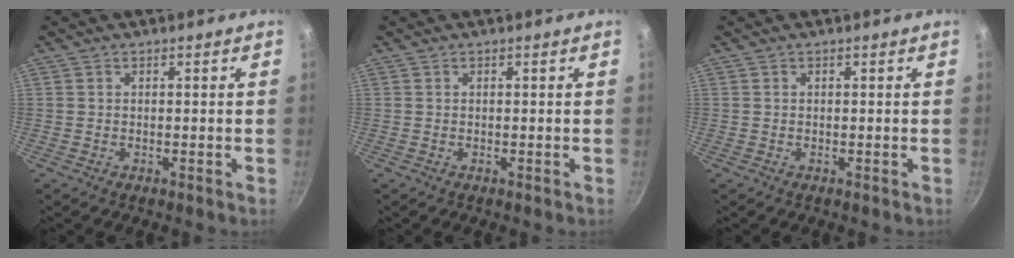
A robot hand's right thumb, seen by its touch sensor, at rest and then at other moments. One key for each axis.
{"total": 0.0}
{"total": 0.0}